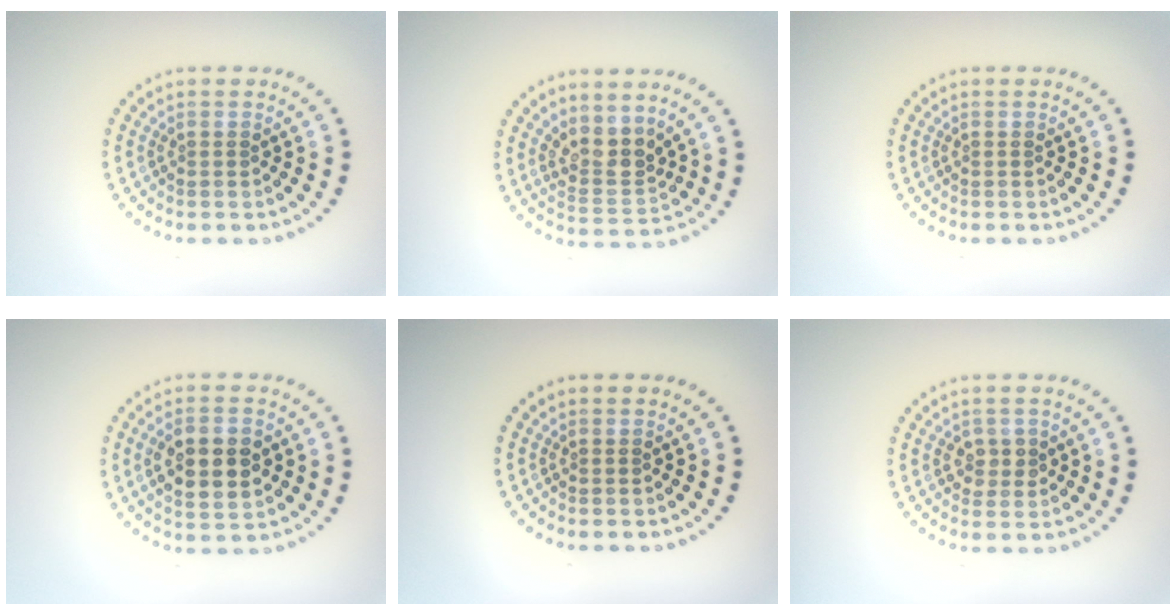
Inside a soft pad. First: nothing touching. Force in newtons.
{"total": 3.1, "press": 2.5, "slide": 1.8}
{"total": 0.0}
{"total": 5.6, "press": 5.6, "slide": 0.5}
{"total": 0.0}
{"total": 1.8, "press": 1.8, "slide": 0.2}